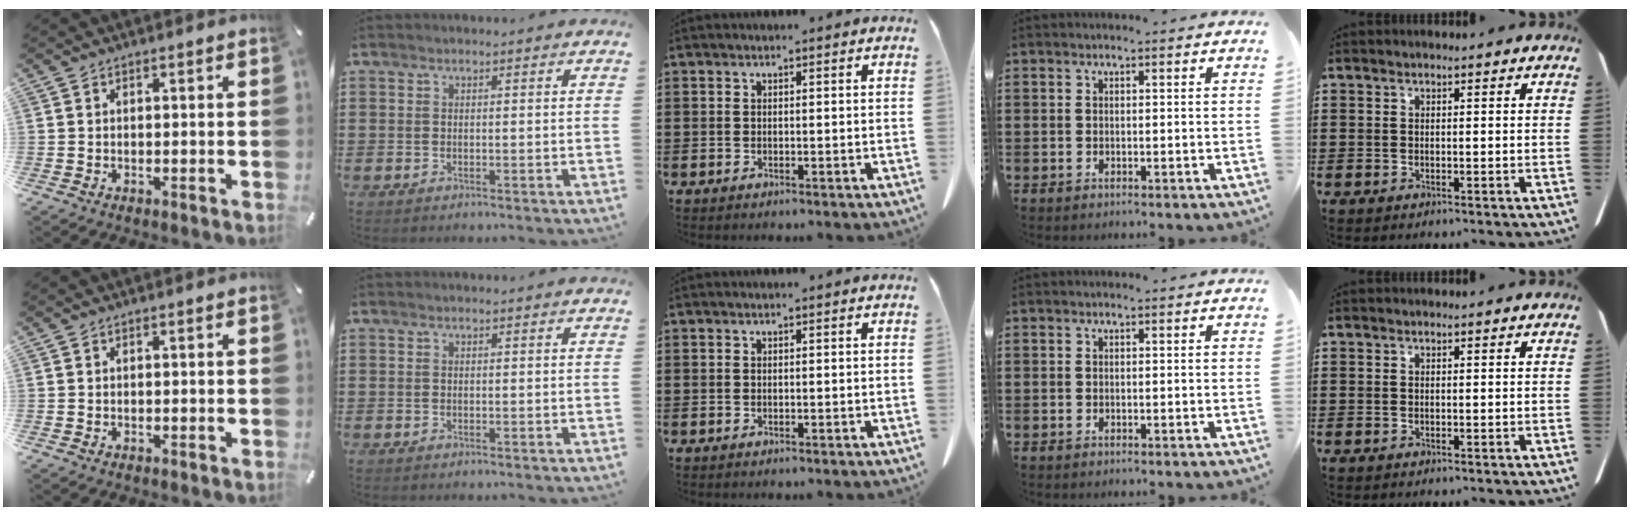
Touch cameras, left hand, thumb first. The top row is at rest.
{}